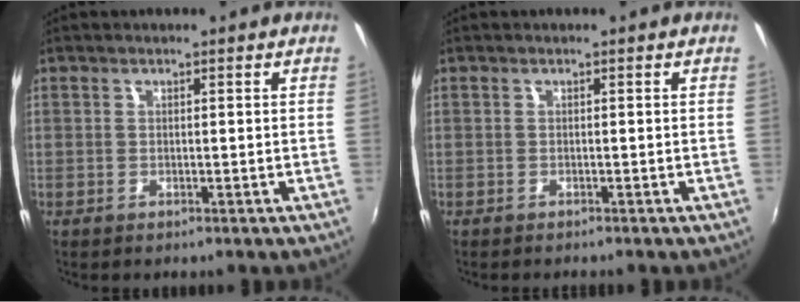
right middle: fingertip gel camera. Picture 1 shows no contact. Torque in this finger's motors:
{"motor_torque": [0.42, -0.36, 0.28, 0.07]}